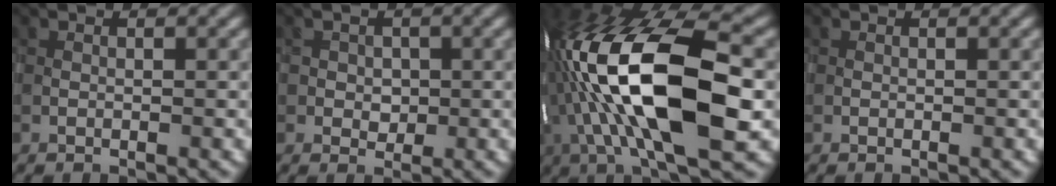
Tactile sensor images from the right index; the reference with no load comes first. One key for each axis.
{"total": 1.3, "fx": 0.1, "fy": 1.2, "fz": 0.5, "tx": -0.001, "ty": -0.004, "tz": -0.001}
{"total": 16.7, "fx": -1.4, "fy": 6.3, "fz": 15.5, "tx": -0.293, "ty": 0.026, "tz": -0.034}
{"total": 0.0}